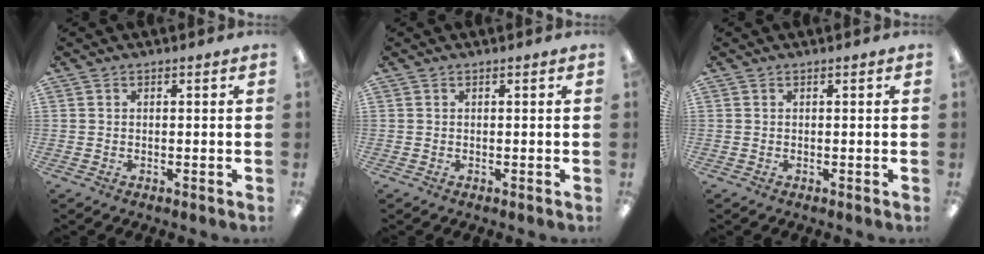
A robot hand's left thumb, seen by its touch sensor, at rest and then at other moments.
{"total": 0.0}
{"total": 0.0}